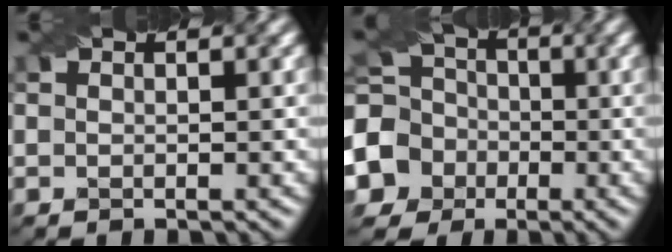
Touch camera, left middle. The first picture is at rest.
{"total": 8.5, "force": [-2.4, 7.6, 2.8], "torque": [-0.067, 0.000, -0.066]}